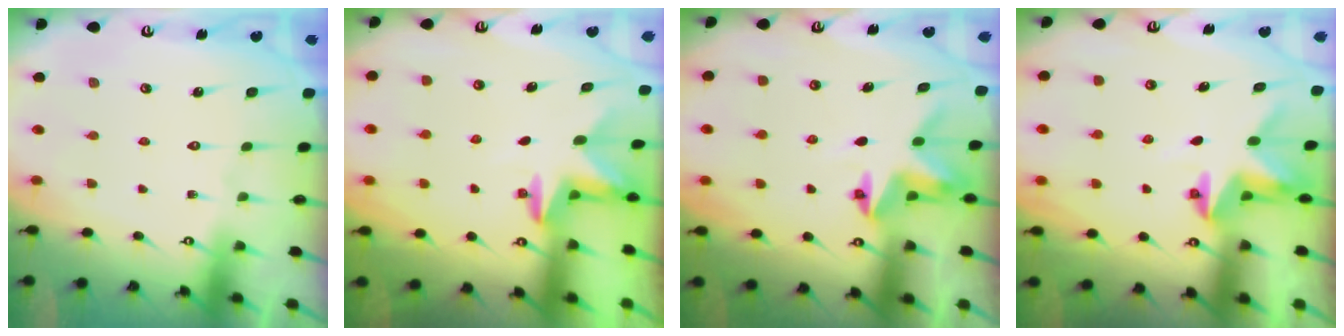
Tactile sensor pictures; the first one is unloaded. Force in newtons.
{"total": 2.8, "press": 2.8, "slide": 0.7}
{"total": 3.9, "press": 3.8, "slide": 0.4}
{"total": 3.0, "press": 3.0, "slide": 0.0}